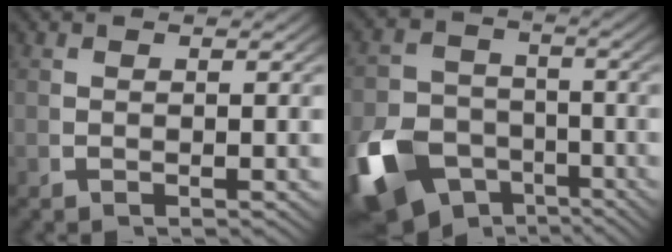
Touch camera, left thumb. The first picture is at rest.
{"total": 12.9, "force": [-5.9, 9.8, 6.1], "torque": [-0.122, -0.073, -0.078]}